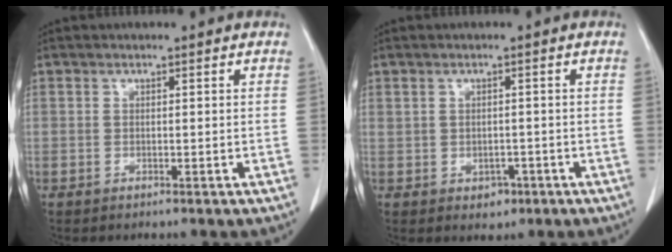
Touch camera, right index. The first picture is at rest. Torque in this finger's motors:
{"motor_torque": [0.07, 0.15, 0.05, 0.02]}